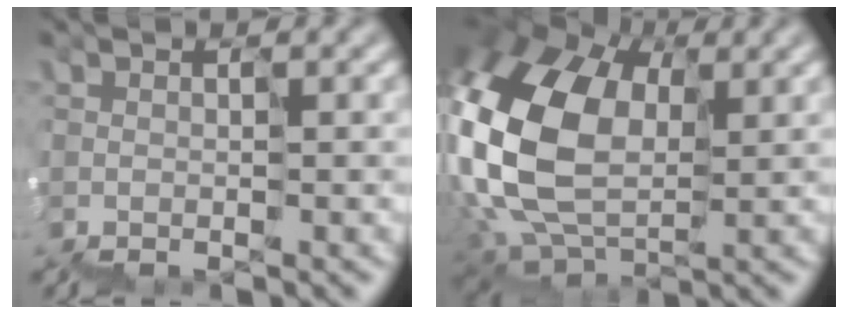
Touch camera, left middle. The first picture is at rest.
{"total": 11.2, "force": [2.5, 8.1, 7.3], "torque": [-0.212, 0.023, 0.046]}